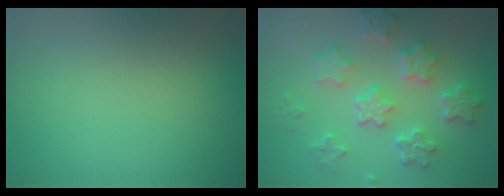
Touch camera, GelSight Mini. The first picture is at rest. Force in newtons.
{"total": 6.5, "press": 5.1, "slide": 4.1}